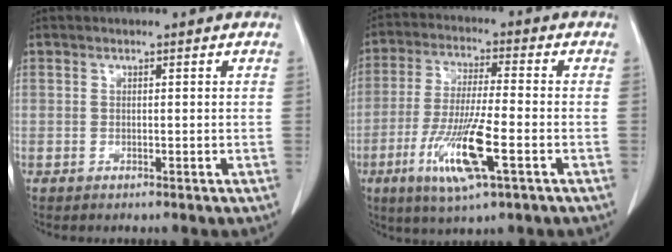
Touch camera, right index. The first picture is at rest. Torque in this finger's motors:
{"motor_torque": [1.73, -0.40, 0.87, 0.13]}